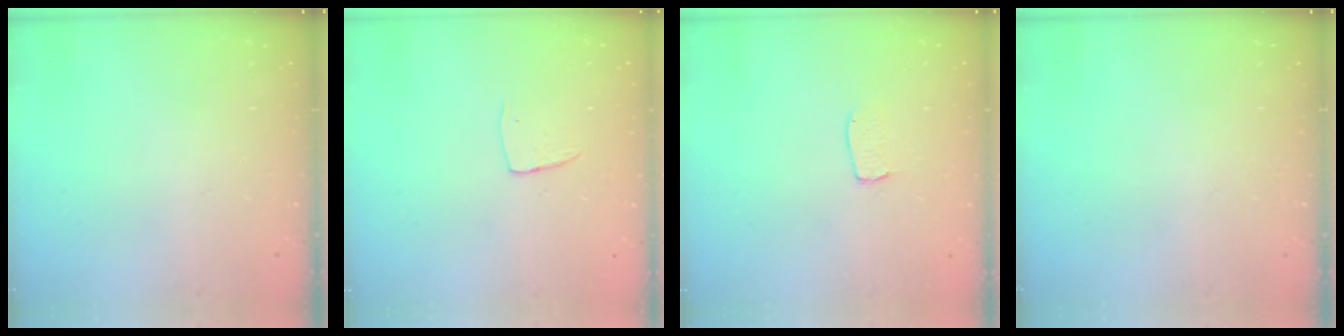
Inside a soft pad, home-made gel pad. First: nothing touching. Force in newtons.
{"total": 4.8, "press": 4.8, "slide": 0.4}
{"total": 3.3, "press": 3.3, "slide": 0.2}
{"total": 0.0}